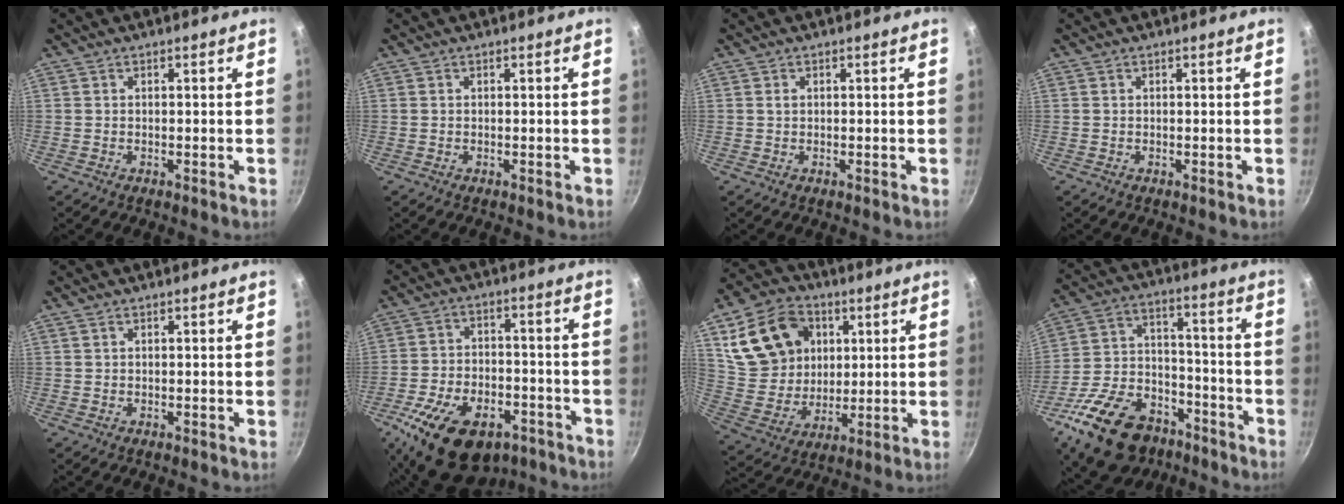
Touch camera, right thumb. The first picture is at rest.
{"total": 0.0}
{"total": 0.7, "force": [0.2, 0.5, 0.5], "torque": [-0.008, 0.002, 0.004]}
{"total": 0.0}
{"total": 0.0}
{"total": 20.2, "force": [-11.5, 11.6, 11.9], "torque": [-0.181, 0.045, -0.178]}
{"total": 18.7, "force": [6.2, 14.6, 9.8], "torque": [-0.157, -0.007, 0.123]}
{"total": 22.7, "force": [-13.9, 13.5, 11.8], "torque": [-0.187, 0.072, -0.226]}